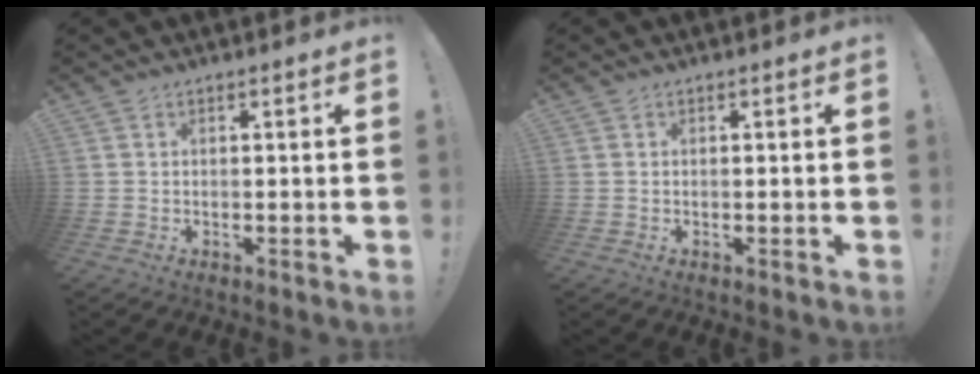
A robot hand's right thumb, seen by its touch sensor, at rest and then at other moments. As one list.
[{"total": 0.0}]